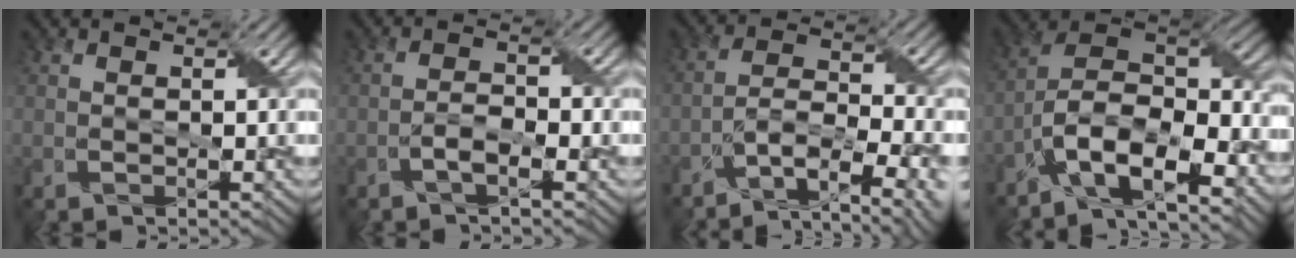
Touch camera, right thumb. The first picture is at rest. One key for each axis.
{"total": 2.6, "fx": -1.5, "fy": 0.8, "fz": 2.0, "tx": -0.042, "ty": 0.007, "tz": -0.031}
{"total": 9.2, "fx": -5.9, "fy": 3.0, "fz": 6.5, "tx": -0.109, "ty": 0.000, "tz": -0.108}
{"total": 14.2, "fx": -8.2, "fy": 5.9, "fz": 10.0, "tx": -0.193, "ty": -0.008, "tz": -0.154}